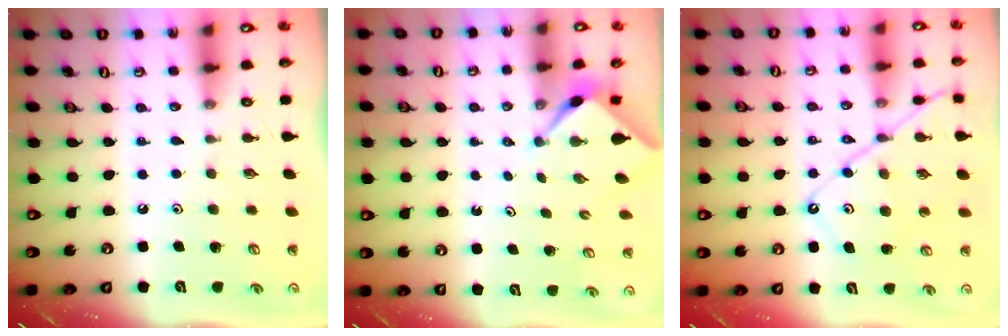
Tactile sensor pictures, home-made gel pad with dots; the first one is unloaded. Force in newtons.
{"total": 2.2, "press": 2.2, "slide": 0.1}
{"total": 11.7, "press": 11.7, "slide": 1.2}